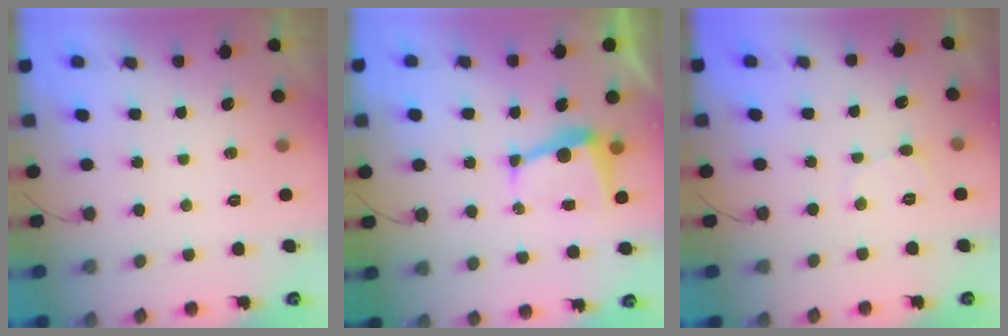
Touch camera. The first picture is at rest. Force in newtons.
{"total": 6.2, "press": 6.1, "slide": 0.6}
{"total": 3.5, "press": 3.5, "slide": 0.3}